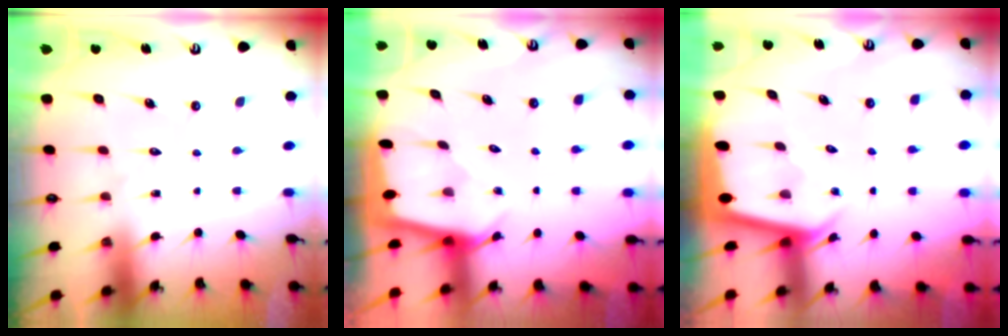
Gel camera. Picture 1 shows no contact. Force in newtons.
{"total": 1.7, "press": 1.7, "slide": 0.2}
{"total": 2.0, "press": 2.0, "slide": 0.1}